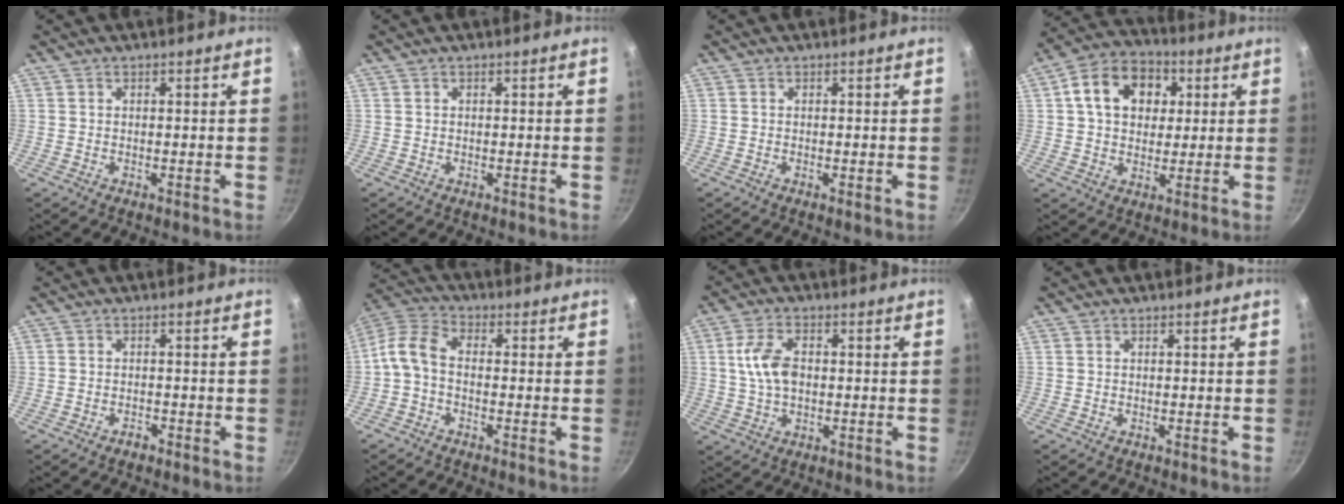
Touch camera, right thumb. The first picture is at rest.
{"total": 0.0}
{"total": 0.7, "force": [-0.2, 0.1, 0.6], "torque": [-0.012, -0.001, -0.005]}
{"total": 13.5, "force": [3.5, 10.2, 8.1], "torque": [-0.112, 0.016, 0.045]}
{"total": 1.4, "force": [-1.1, 0.7, 0.5], "torque": [-0.007, 0.015, -0.018]}
{"total": 7.0, "force": [-1.7, 4.4, 5.2], "torque": [-0.117, 0.037, -0.050]}
{"total": 7.4, "force": [0.5, 4.5, 5.9], "torque": [-0.108, 0.012, 0.006]}
{"total": 0.0}